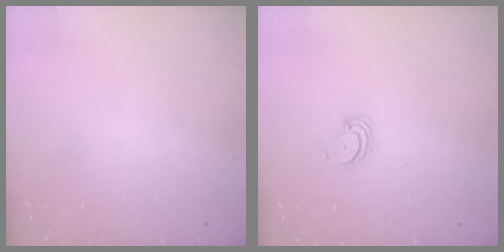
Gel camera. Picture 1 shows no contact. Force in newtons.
{"total": 3.1, "press": 3.1, "slide": 0.3}